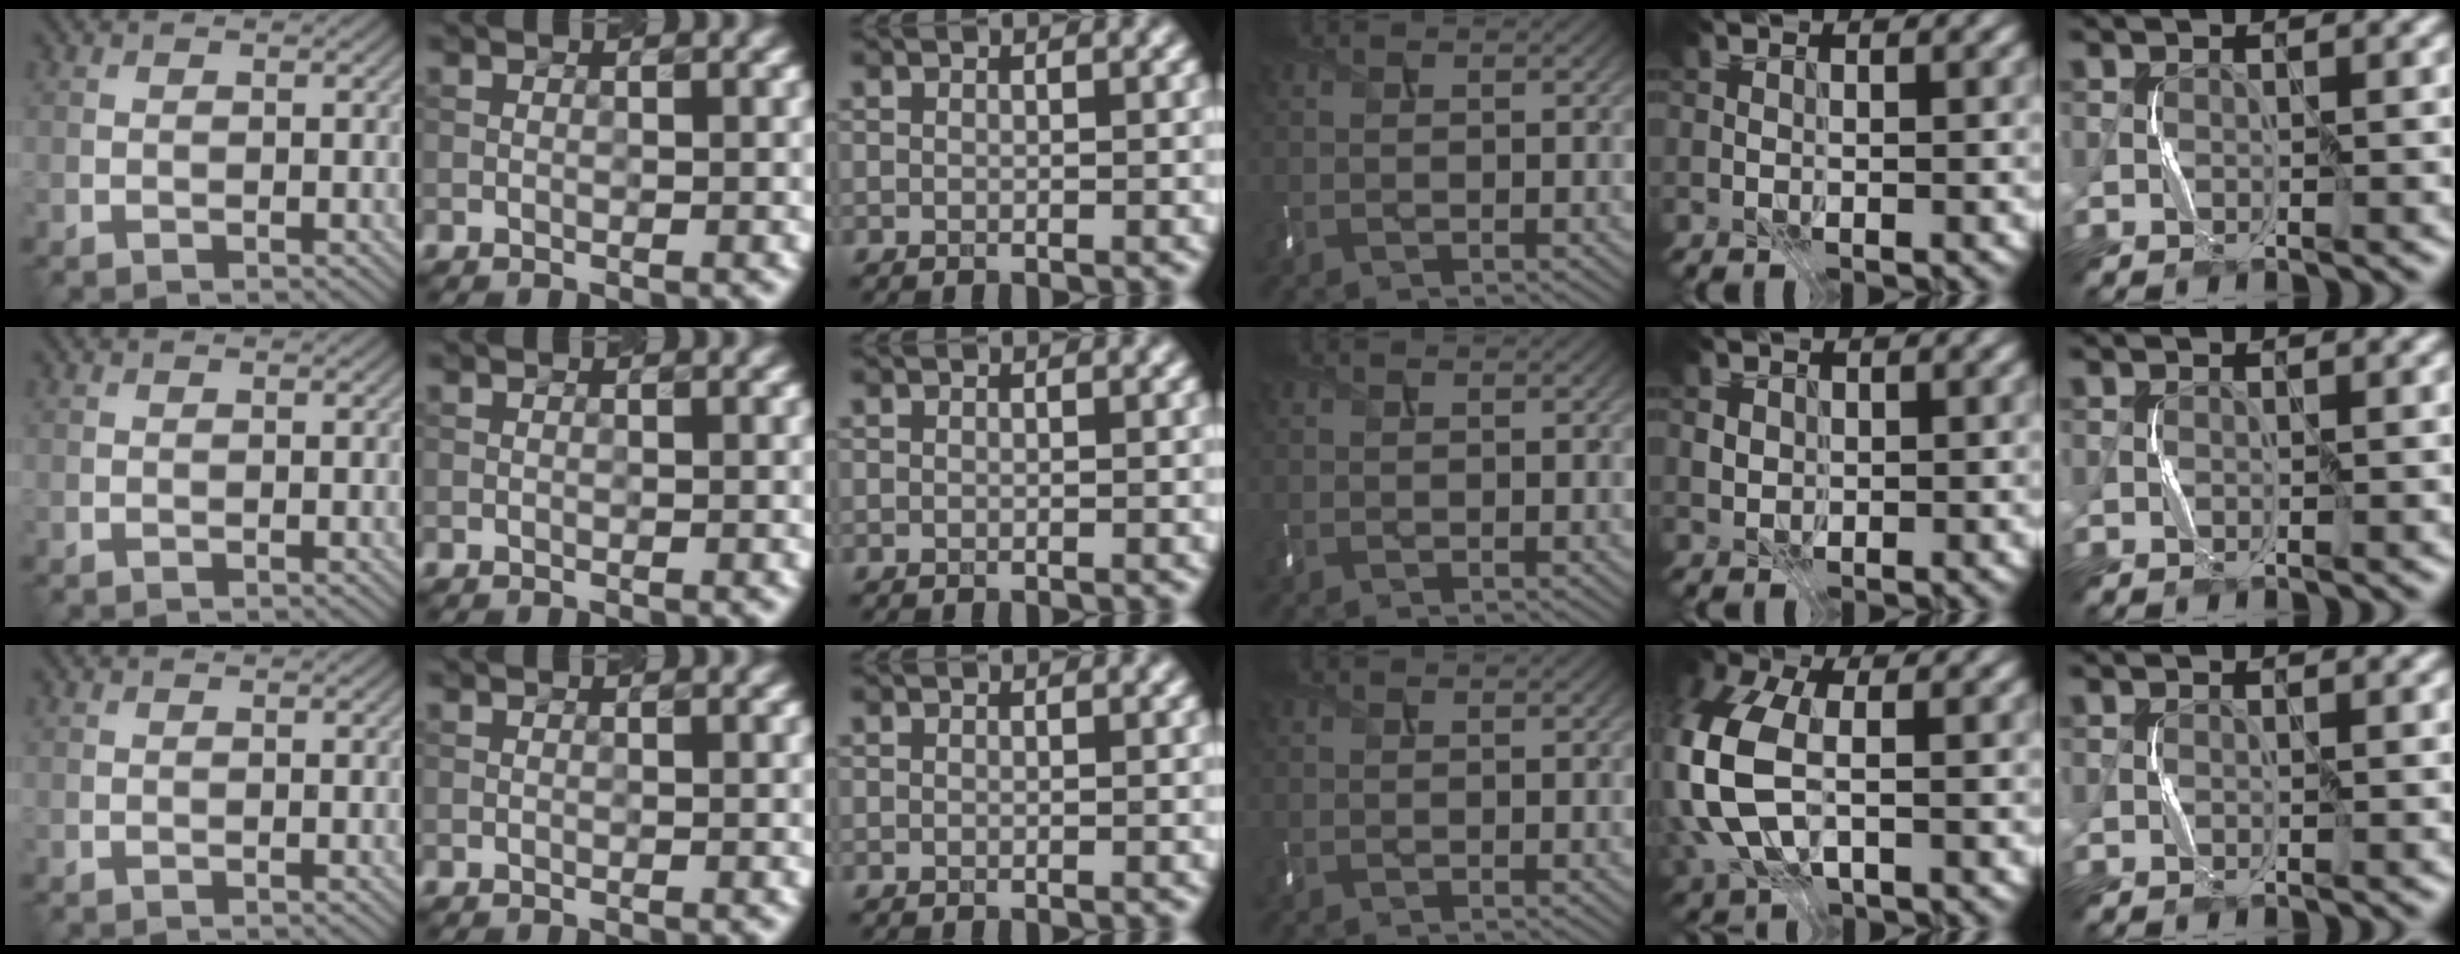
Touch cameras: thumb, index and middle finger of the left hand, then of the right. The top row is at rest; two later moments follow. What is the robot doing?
{"motion": "press", "object": "keyboard"}